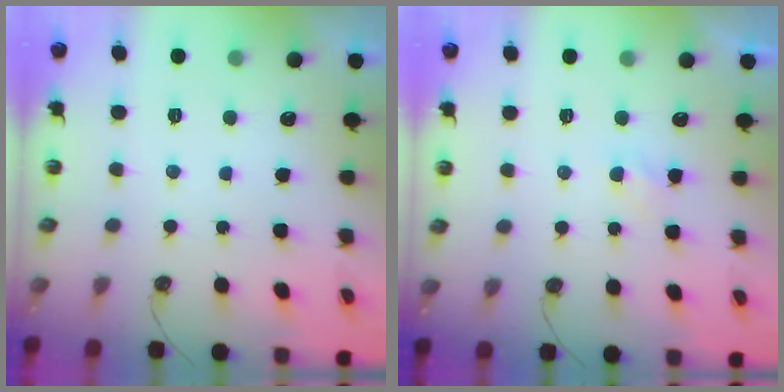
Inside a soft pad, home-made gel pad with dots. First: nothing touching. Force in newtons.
{"total": 2.1, "press": 2.1, "slide": 0.4}